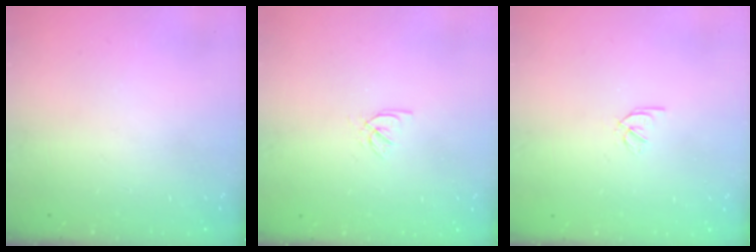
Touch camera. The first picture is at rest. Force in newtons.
{"total": 2.3, "press": 2.2, "slide": 0.3}
{"total": 1.9, "press": 1.9, "slide": 0.3}